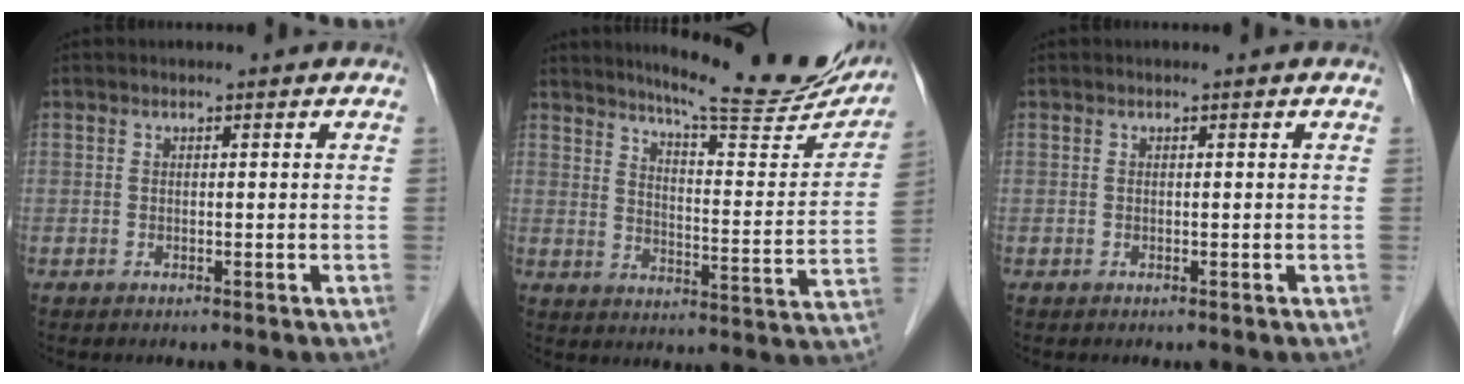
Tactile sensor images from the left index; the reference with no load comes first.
{"total": 21.1, "force": [18.6, 2.2, 9.8], "torque": [-0.133, -0.053, 0.233]}
{"total": 0.0}